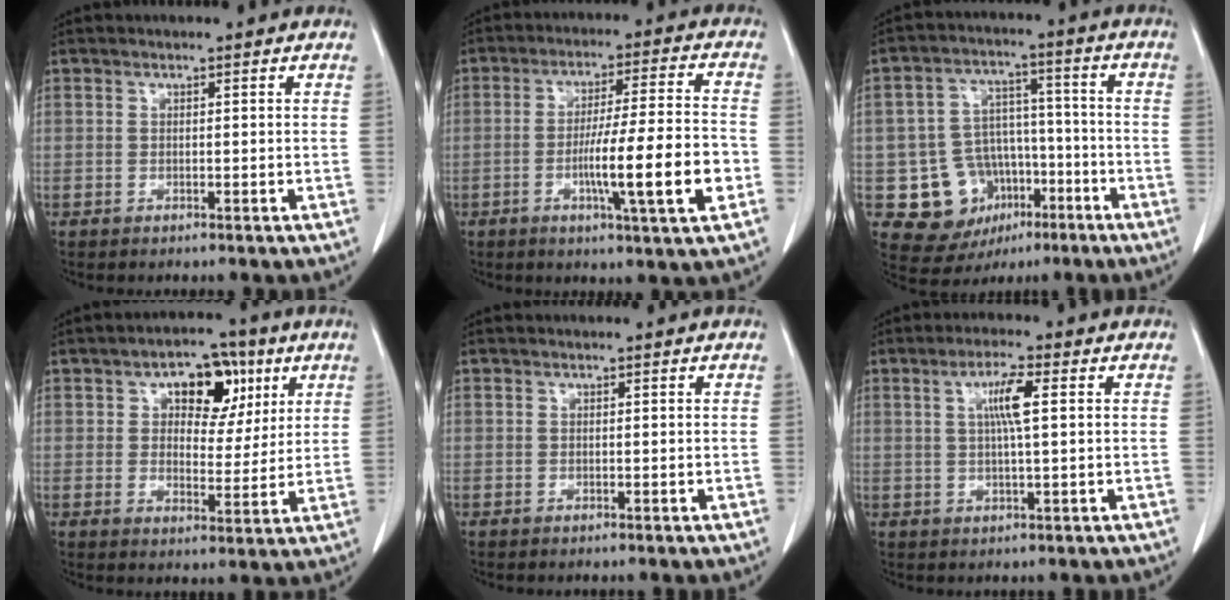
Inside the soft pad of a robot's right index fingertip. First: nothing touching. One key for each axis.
{"total": 13.0, "fx": -3.6, "fy": 0.0, "fz": 12.5, "tx": -0.200, "ty": -0.003, "tz": -0.058}
{"total": 11.9, "fx": -4.5, "fy": 10.0, "fz": 4.6, "tx": -0.069, "ty": 0.034, "tz": -0.056}
{"total": 9.2, "fx": 3.9, "fy": 5.3, "fz": 6.4, "tx": -0.083, "ty": 0.023, "tz": 0.059}
{"total": 0.0}
{"total": 5.0, "fx": 1.2, "fy": 0.2, "fz": 4.8, "tx": -0.090, "ty": 0.002, "tz": 0.023}